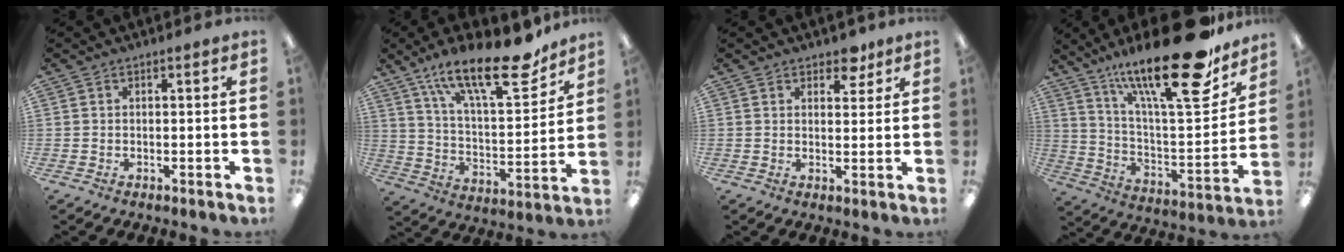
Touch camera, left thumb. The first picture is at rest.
{"total": 22.9, "force": [16.2, 7.6, 14.3], "torque": [-0.222, -0.099, 0.270]}
{"total": 4.8, "force": [3.7, 2.8, 1.5], "torque": [0.003, -0.019, 0.061]}
{"total": 27.6, "force": [19.1, 6.9, 18.7], "torque": [-0.290, -0.120, 0.309]}